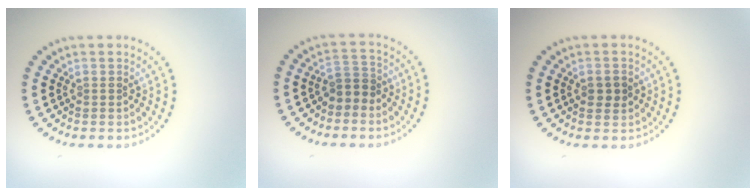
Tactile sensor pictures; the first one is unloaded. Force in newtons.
{"total": 2.0, "press": 1.8, "slide": 1.0}
{"total": 1.6, "press": 1.6, "slide": 0.1}